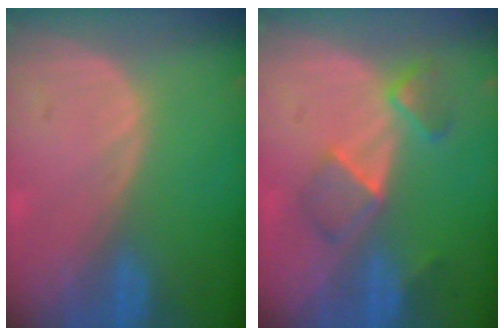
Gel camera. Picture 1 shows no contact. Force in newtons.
{"total": 5.4, "press": 5.1, "slide": 2.0}